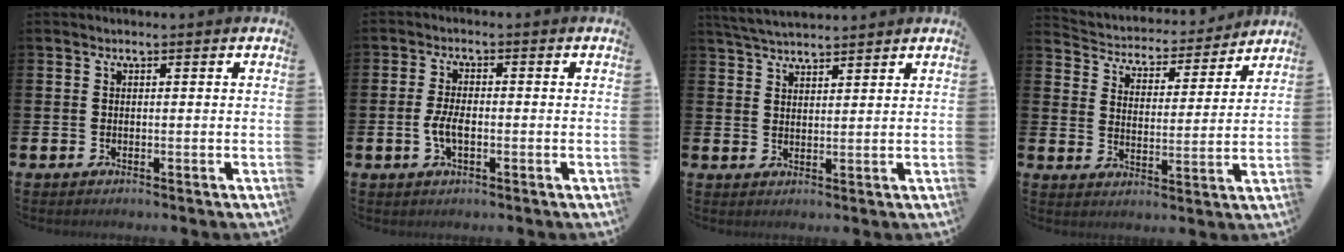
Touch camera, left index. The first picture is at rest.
{"total": 3.4, "force": [-0.8, 1.5, 2.9], "torque": [-0.049, 0.003, -0.015]}
{"total": 4.0, "force": [3.9, 0.4, 0.8], "torque": [-0.020, -0.016, 0.071]}
{"total": 4.4, "force": [4.2, 1.5, 0.1], "torque": [-0.025, -0.044, 0.063]}